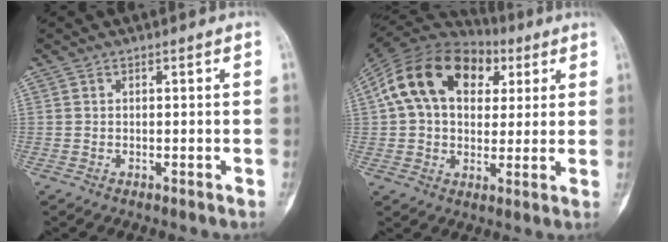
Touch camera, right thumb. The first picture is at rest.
{"total": 19.8, "force": [6.0, 13.5, 13.2], "torque": [-0.221, 0.025, 0.094]}